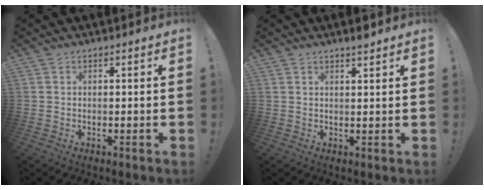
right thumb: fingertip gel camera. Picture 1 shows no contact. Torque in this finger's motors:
{"motor_torque": [-0.24, 0.59, 0.37, 0.07, 0.01]}